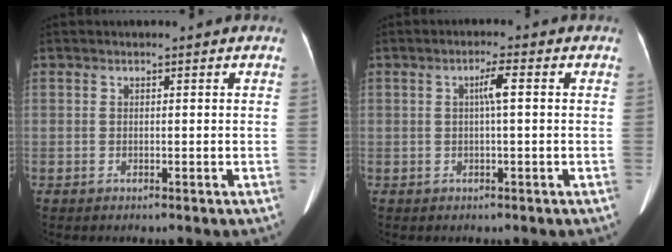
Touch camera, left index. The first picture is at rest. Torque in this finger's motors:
{"motor_torque": [-0.03, -0.19, 0.28, 0.08]}